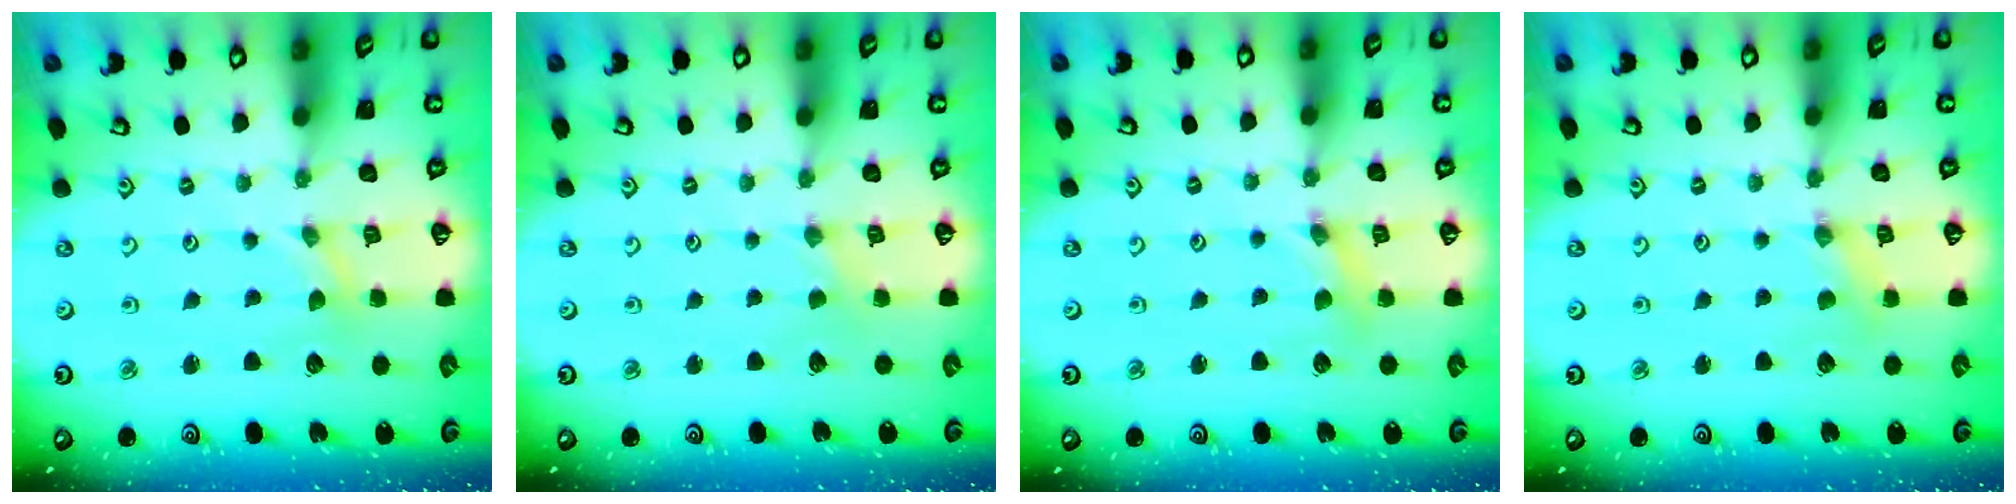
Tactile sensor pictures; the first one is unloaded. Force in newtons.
{"total": 0.0}
{"total": 2.1, "press": 2.1, "slide": 0.3}
{"total": 1.7, "press": 1.7, "slide": 0.3}